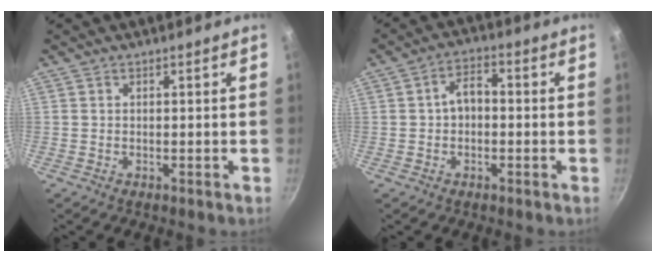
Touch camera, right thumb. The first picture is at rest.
{"total": 5.0, "force": [-0.2, 3.5, 3.7], "torque": [-0.037, 0.020, -0.009]}